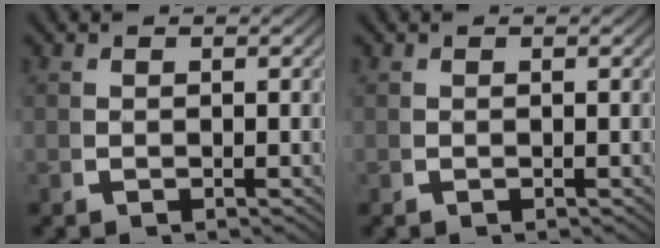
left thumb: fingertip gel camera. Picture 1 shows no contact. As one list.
[{"total": 0.0}]